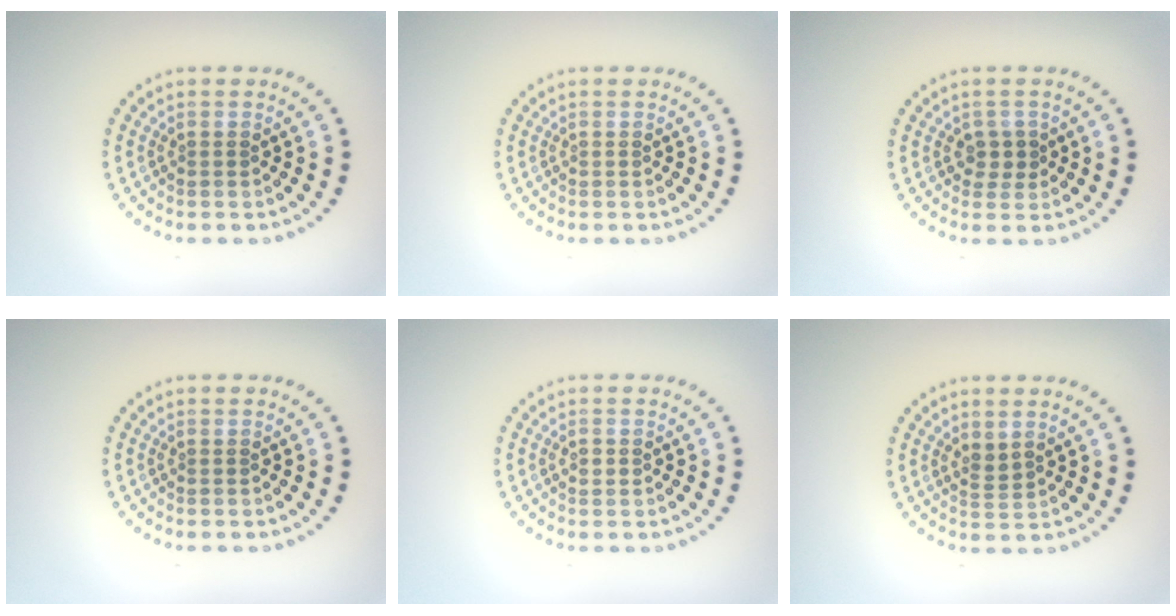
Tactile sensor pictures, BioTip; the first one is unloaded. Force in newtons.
{"total": 0.0}
{"total": 1.7, "press": 1.5, "slide": 0.8}
{"total": 0.0}
{"total": 1.0, "press": 1.0, "slide": 0.1}
{"total": 1.3, "press": 1.0, "slide": 0.9}